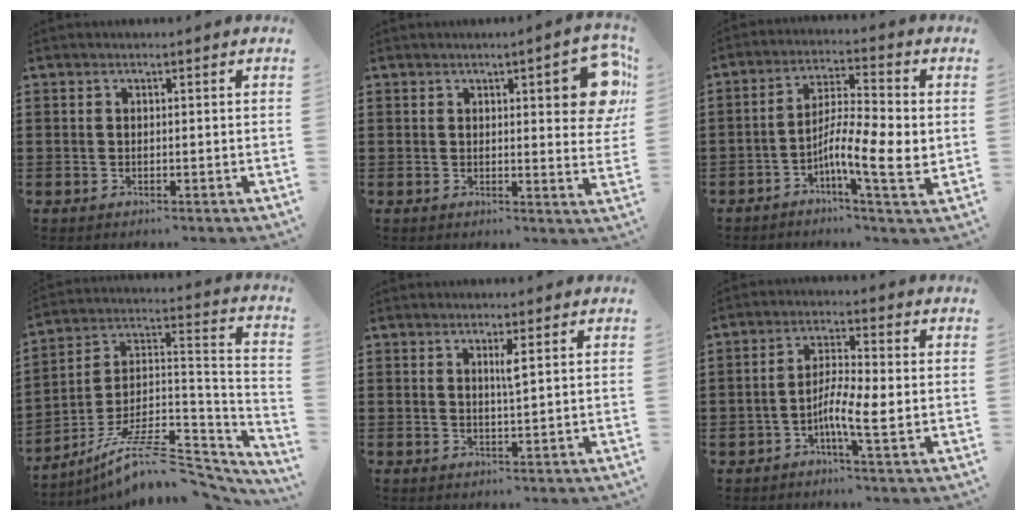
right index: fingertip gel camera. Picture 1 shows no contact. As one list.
[{"total": 8.0, "force": [3.0, 2.1, 7.1], "torque": [-0.088, -0.008, 0.043]}, {"total": 9.2, "force": [-1.9, 2.2, 8.7], "torque": [-0.165, -0.007, -0.037]}, {"total": 11.7, "force": [-8.6, 3.2, 7.3], "torque": [-0.121, 0.021, -0.160]}, {"total": 2.1, "force": [0.9, 0.0, 1.9], "torque": [-0.039, -0.002, 0.014]}, {"total": 5.7, "force": [-1.6, 1.2, 5.3], "torque": [-0.102, -0.002, -0.032]}]